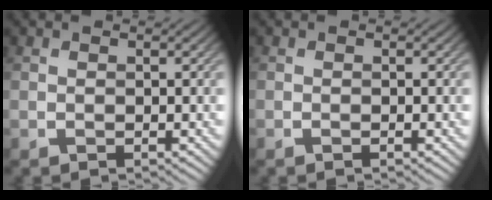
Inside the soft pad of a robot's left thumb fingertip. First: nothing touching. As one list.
[{"total": 0.0}]